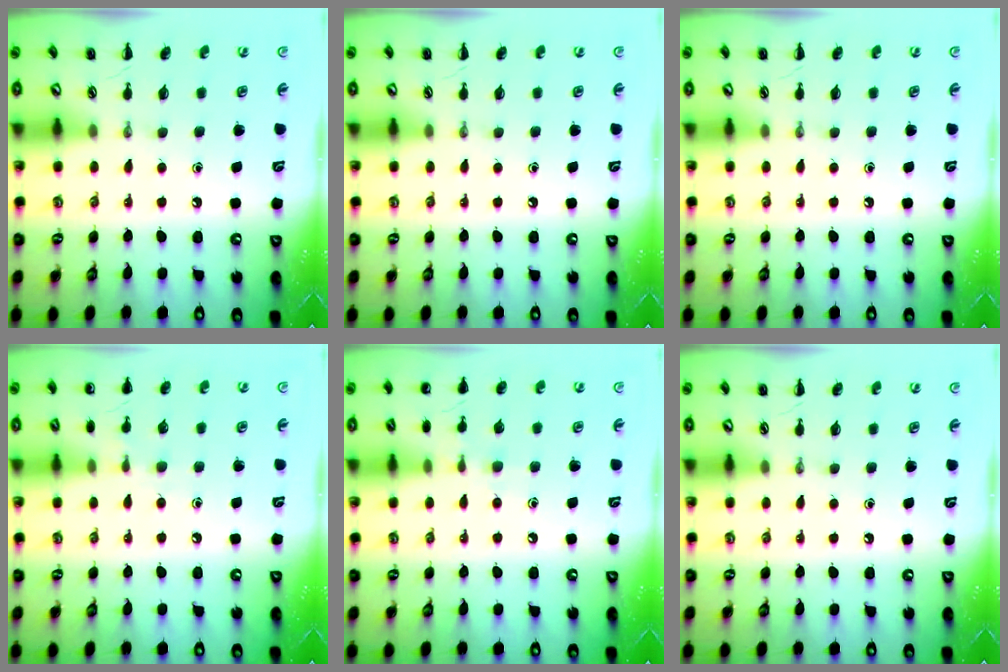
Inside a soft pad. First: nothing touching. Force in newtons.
{"total": 0.0}
{"total": 0.0}
{"total": 4.8, "press": 4.6, "slide": 1.5}
{"total": 6.2, "press": 5.9, "slide": 1.8}
{"total": 0.0}